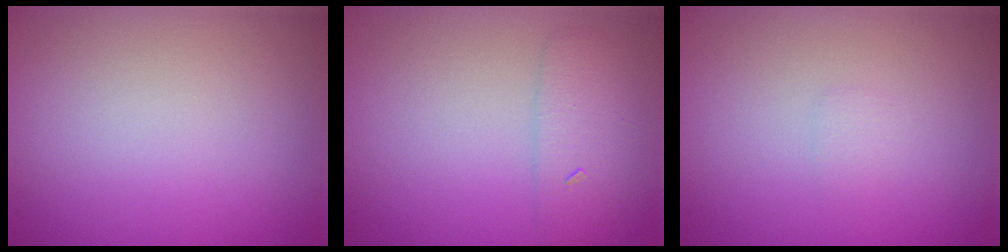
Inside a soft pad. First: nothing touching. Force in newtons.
{"total": 2.7, "press": 2.7, "slide": 0.1}
{"total": 0.6, "press": 0.6, "slide": 0.0}